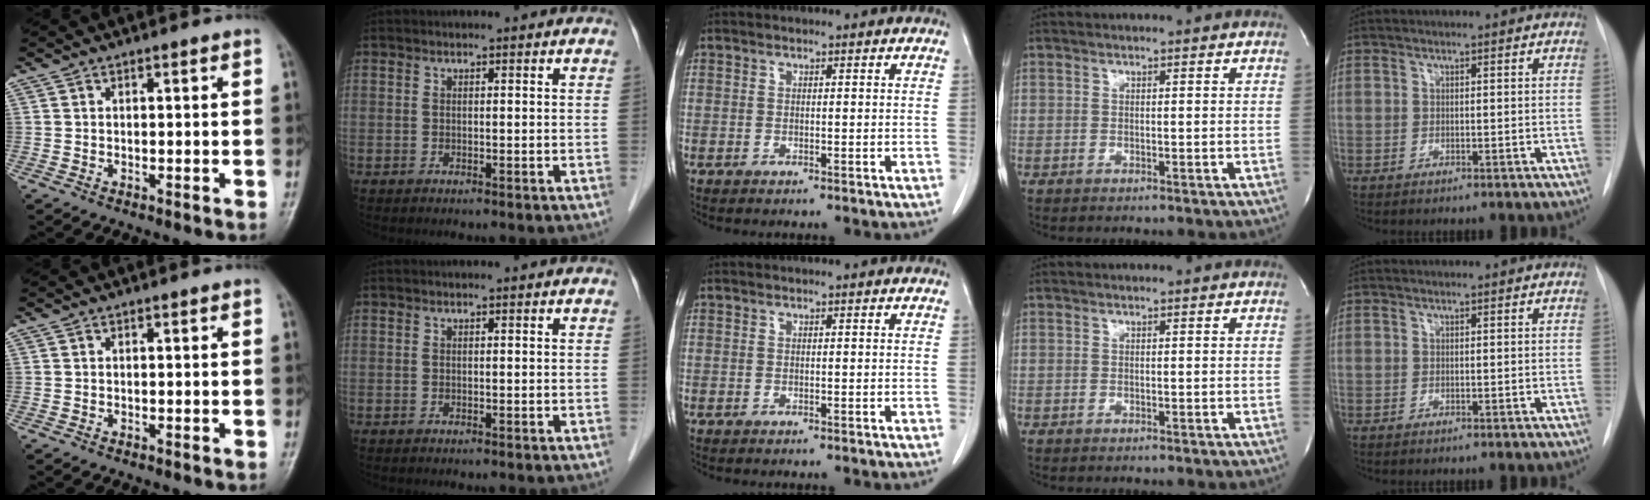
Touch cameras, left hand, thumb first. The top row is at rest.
{}